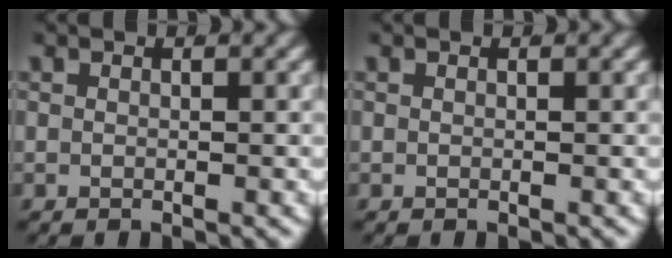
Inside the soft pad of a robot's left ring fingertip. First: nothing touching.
{"total": 0.0}